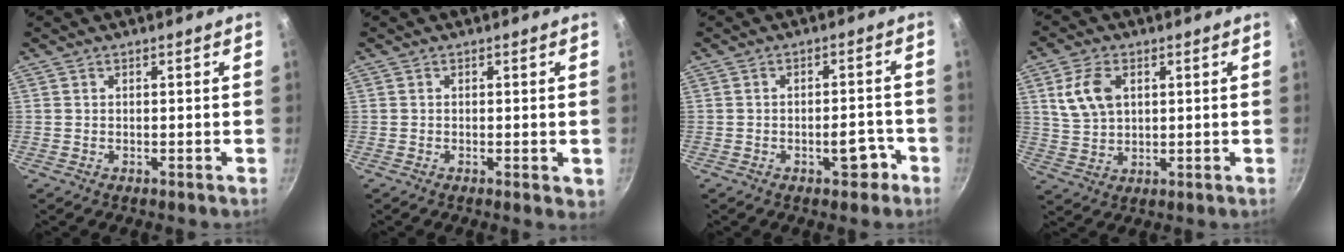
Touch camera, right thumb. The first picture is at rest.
{"total": 2.0, "force": [-0.4, 0.8, 1.9], "torque": [-0.025, -0.006, -0.006]}
{"total": 4.9, "force": [-2.5, 2.5, 3.4], "torque": [-0.019, 0.026, -0.028]}
{"total": 8.2, "force": [2.5, 5.2, 5.7], "torque": [-0.103, -0.005, 0.051]}